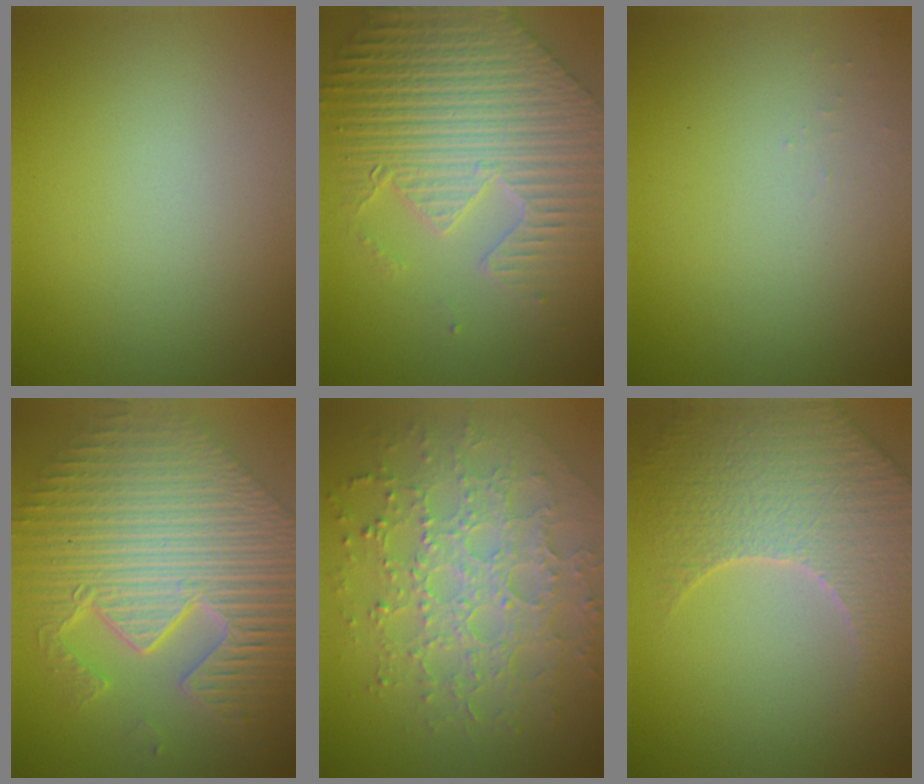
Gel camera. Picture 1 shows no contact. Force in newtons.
{"total": 8.2, "press": 6.4, "slide": 5.1}
{"total": 0.5, "press": 0.5, "slide": 0.2}
{"total": 12.1, "press": 8.1, "slide": 9.0}
{"total": 7.2, "press": 5.1, "slide": 5.1}
{"total": 5.1, "press": 4.9, "slide": 1.6}